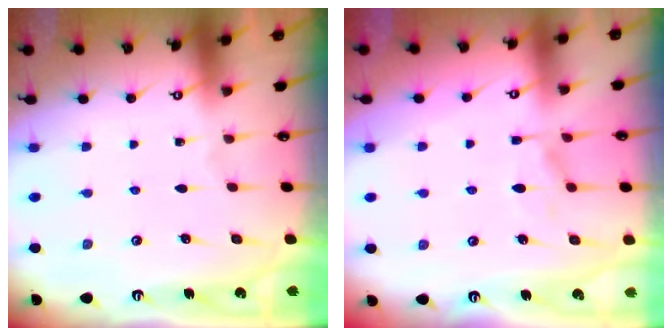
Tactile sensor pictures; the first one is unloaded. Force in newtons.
{"total": 1.4, "press": 0.3, "slide": 1.4}